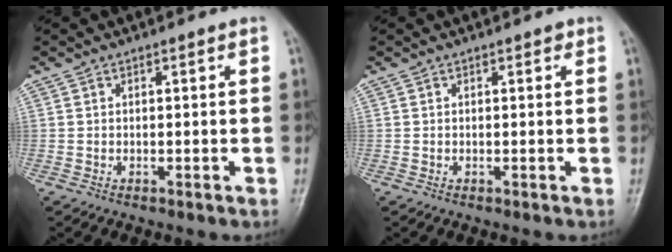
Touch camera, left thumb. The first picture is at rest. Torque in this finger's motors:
{"motor_torque": [0.31, -0.08, -0.14, -0.12, 0.00]}